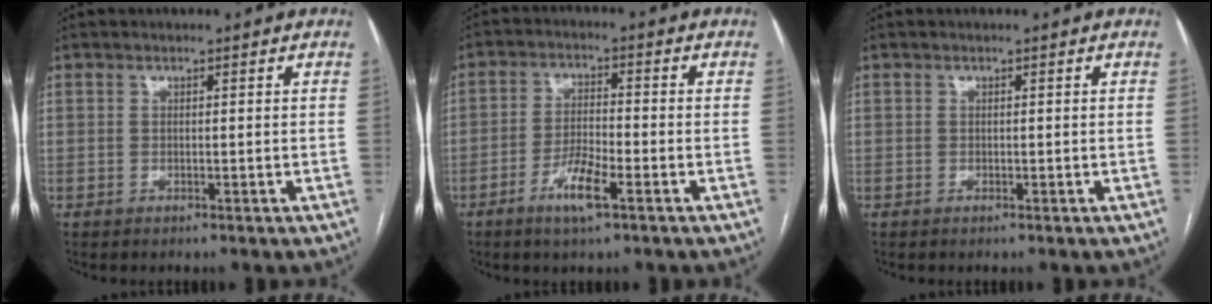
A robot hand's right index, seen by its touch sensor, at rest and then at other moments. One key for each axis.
{"total": 6.0, "fx": -3.4, "fy": 0.8, "fz": 4.9, "tx": -0.098, "ty": -0.004, "tz": -0.063}
{"total": 0.0}